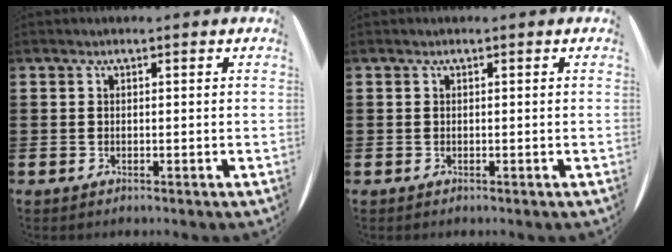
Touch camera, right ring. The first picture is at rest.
{"total": 0.0}